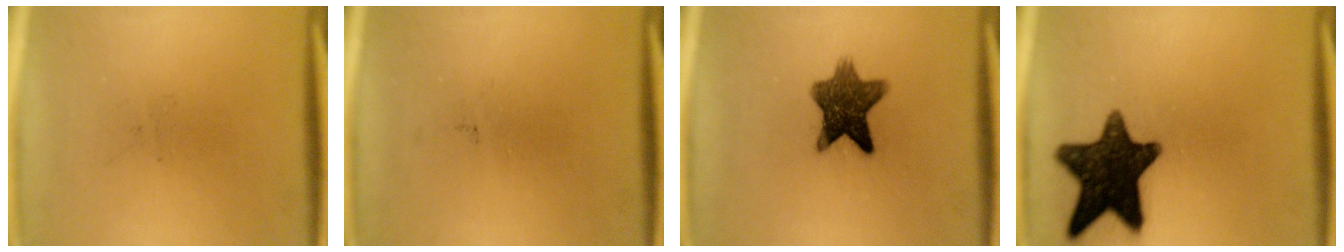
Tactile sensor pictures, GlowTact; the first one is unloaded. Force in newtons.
{"total": 0.0}
{"total": 9.4}
{"total": 15.7}